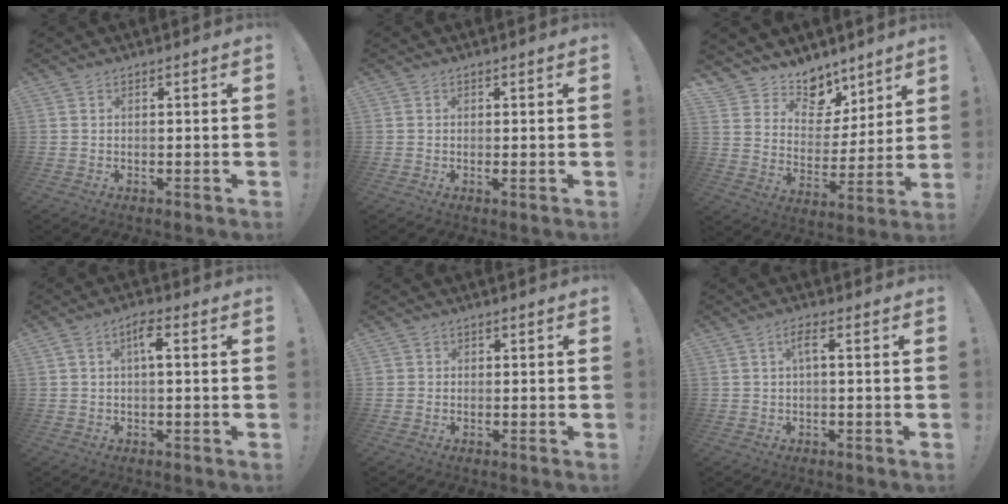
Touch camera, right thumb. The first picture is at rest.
{"total": 0.8, "force": [0.4, 0.1, 0.7], "torque": [-0.011, -0.002, 0.006]}
{"total": 10.1, "force": [7.8, 6.2, 1.6], "torque": [-0.023, -0.072, 0.146]}
{"total": 4.5, "force": [1.1, 1.5, 4.1], "torque": [-0.073, 0.007, 0.014]}
{"total": 1.0, "force": [0.2, 1.0, 0.2], "torque": [-0.006, 0.003, 0.004]}
{"total": 3.0, "force": [0.5, 0.5, 2.9], "torque": [-0.057, 0.006, 0.004]}